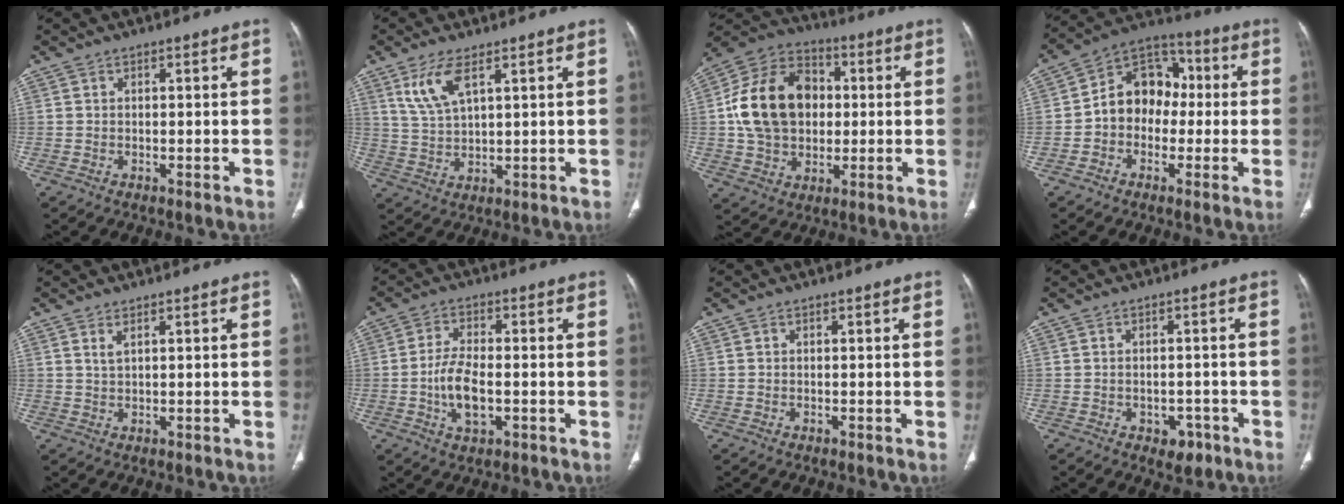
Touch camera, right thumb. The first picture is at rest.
{"total": 6.8, "force": [3.7, 2.2, 5.3], "torque": [-0.113, -0.013, 0.083]}
{"total": 18.3, "force": [1.3, 14.0, 11.7], "torque": [-0.187, 0.022, 0.022]}
{"total": 12.0, "force": [-0.8, 9.6, 7.1], "torque": [-0.075, 0.042, -0.028]}
{"total": 1.5, "force": [0.9, 0.4, 1.1], "torque": [-0.029, -0.003, 0.022]}
{"total": 7.2, "force": [-1.6, 3.3, 6.2], "torque": [-0.125, 0.006, -0.029]}
{"total": 0.0}
{"total": 3.9, "force": [-2.1, 2.5, 2.0], "torque": [-0.009, 0.012, -0.022]}